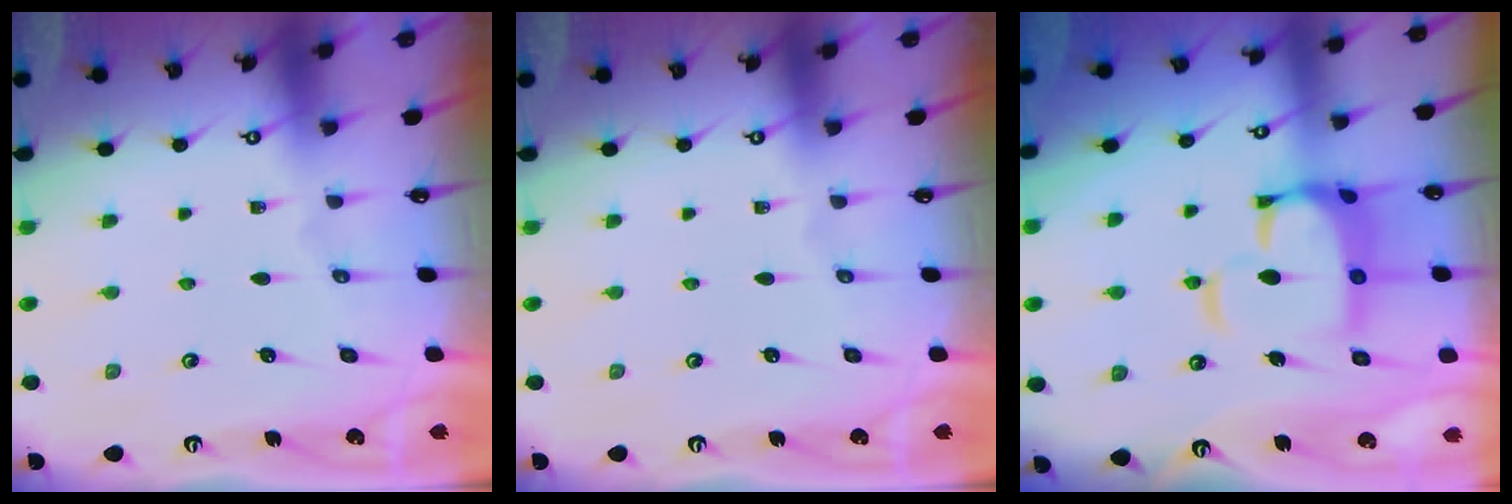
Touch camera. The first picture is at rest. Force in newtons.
{"total": 0.0}
{"total": 9.5, "press": 9.4, "slide": 1.3}